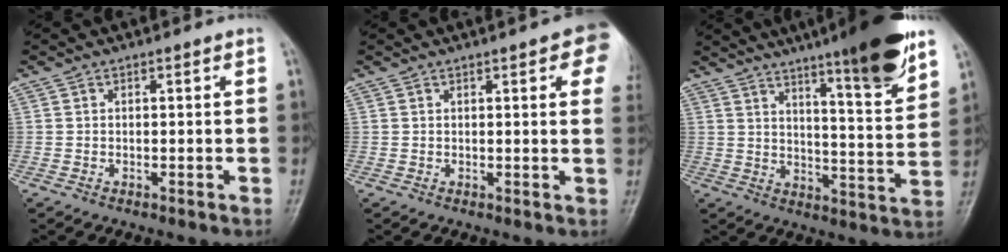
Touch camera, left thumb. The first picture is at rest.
{"total": 8.0, "force": [3.4, 2.1, 6.9], "torque": [-0.061, -0.003, 0.033]}
{"total": 17.3, "force": [11.7, 2.0, 12.7], "torque": [-0.162, -0.060, 0.171]}